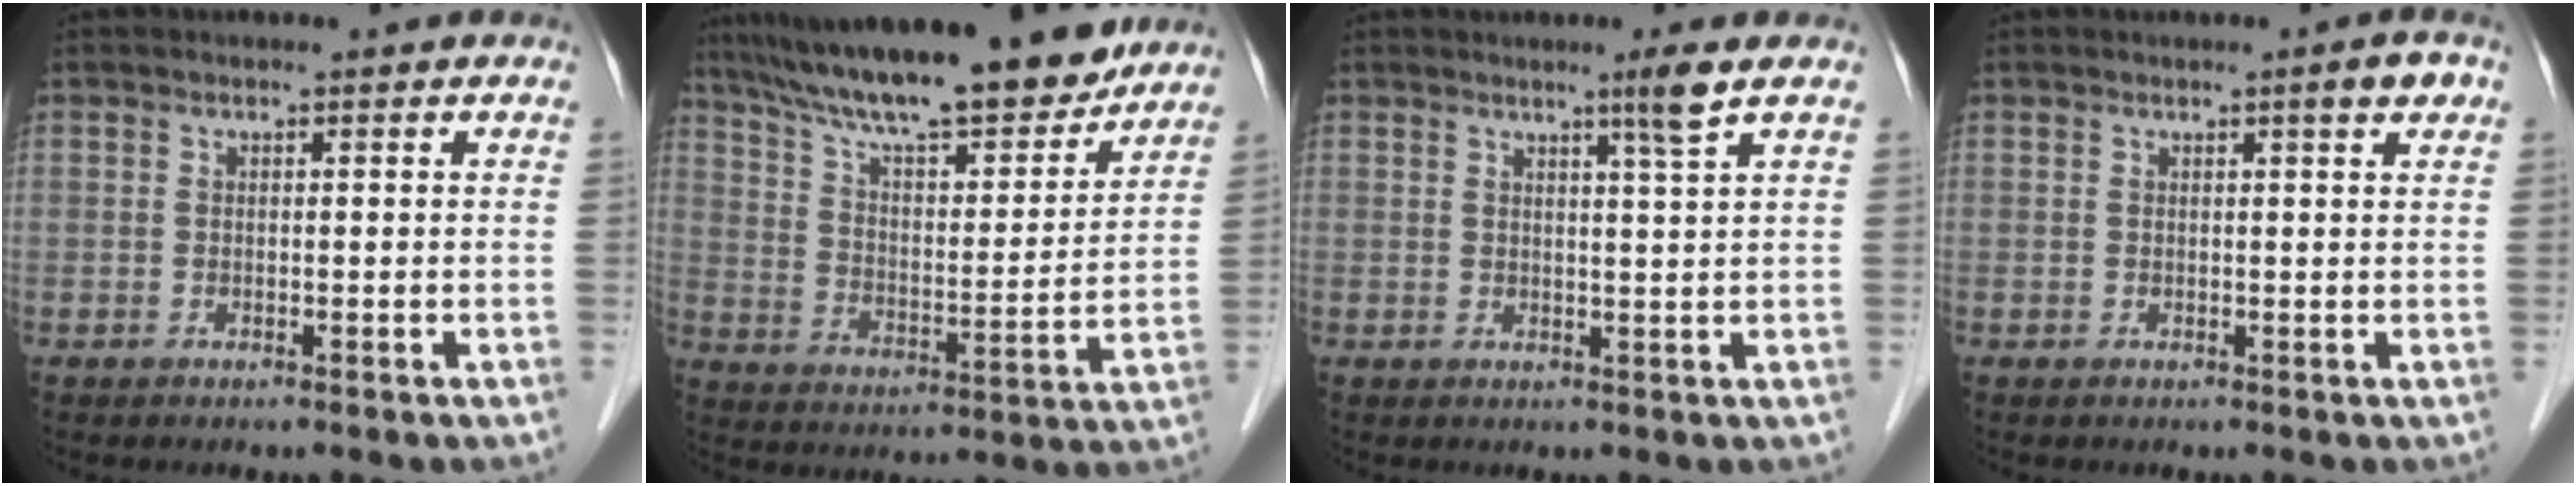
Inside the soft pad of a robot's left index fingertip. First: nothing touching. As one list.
[{"total": 21.1, "force": [18.0, 3.4, 10.4], "torque": [-0.174, 0.007, 0.280]}, {"total": 2.8, "force": [1.9, -1.1, 1.8], "torque": [-0.037, -0.010, 0.037]}, {"total": 2.1, "force": [1.2, 0.2, 1.7], "torque": [-0.022, 0.000, 0.015]}]